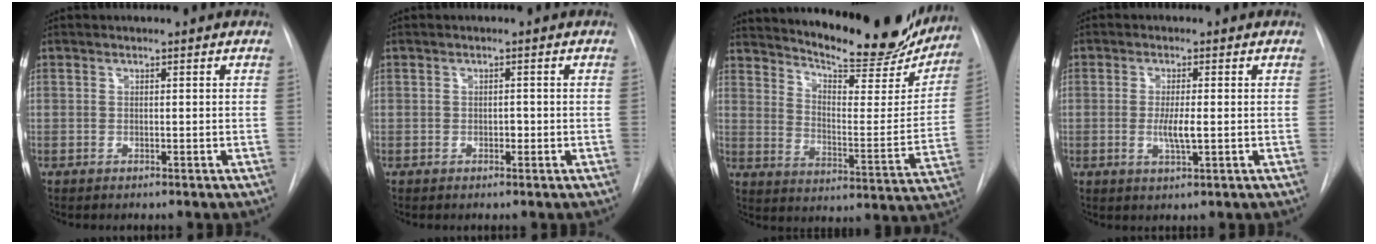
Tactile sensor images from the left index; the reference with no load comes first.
{"total": 0.8, "force": [-0.2, 0.5, 0.6], "torque": [-0.008, 0.001, -0.004]}
{"total": 24.9, "force": [22.0, 5.1, 10.4], "torque": [-0.165, -0.052, 0.291]}
{"total": 3.4, "force": [-0.3, 0.4, 3.4], "torque": [-0.067, -0.008, -0.005]}